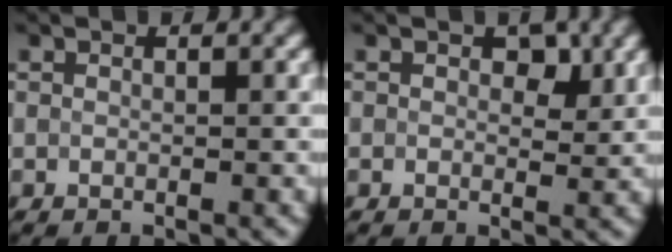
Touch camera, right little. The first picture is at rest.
{"total": 1.9, "force": [0.7, 1.1, 1.3], "torque": [-0.011, -0.001, 0.006]}